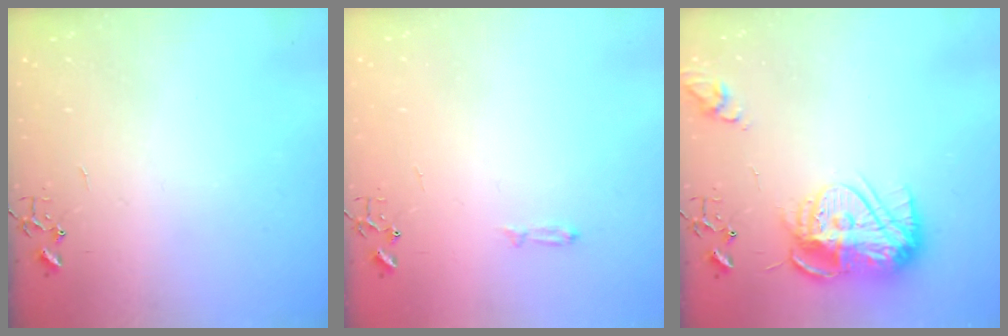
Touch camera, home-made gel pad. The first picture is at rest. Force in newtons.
{"total": 3.0, "press": 2.9, "slide": 0.5}
{"total": 15.5, "press": 15.4, "slide": 1.4}